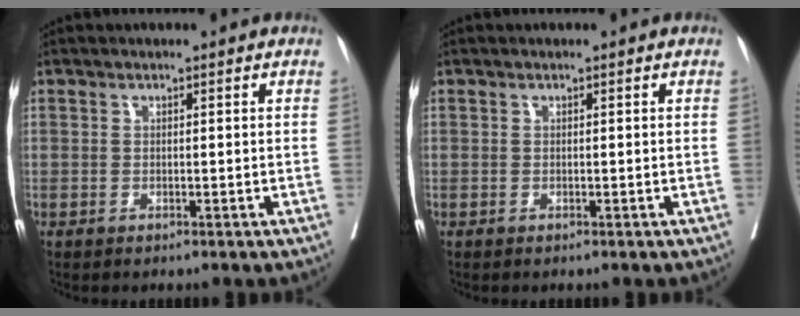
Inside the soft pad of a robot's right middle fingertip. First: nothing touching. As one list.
[{"total": 0.0}]